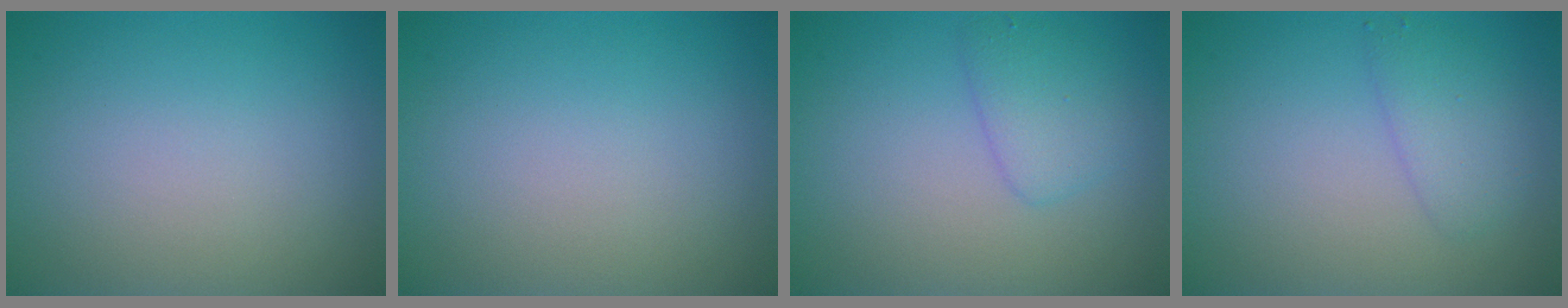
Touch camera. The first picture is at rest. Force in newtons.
{"total": 0.0}
{"total": 2.3, "press": 2.3, "slide": 0.2}
{"total": 2.1, "press": 2.1, "slide": 0.1}